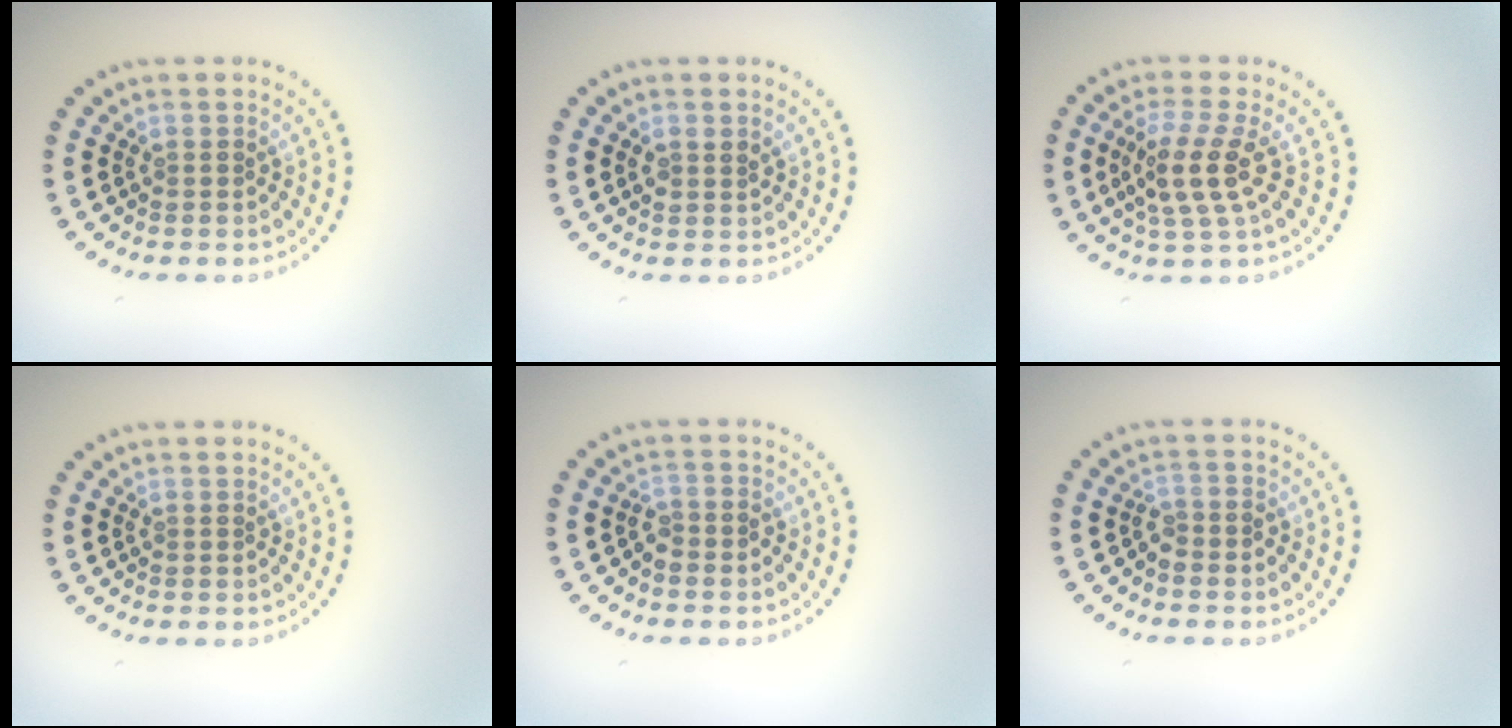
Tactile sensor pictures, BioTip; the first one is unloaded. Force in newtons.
{"total": 1.2, "press": 1.1, "slide": 0.4}
{"total": 3.7, "press": 3.1, "slide": 1.9}
{"total": 0.0}
{"total": 1.3, "press": 1.1, "slide": 0.7}
{"total": 1.4, "press": 1.1, "slide": 0.8}